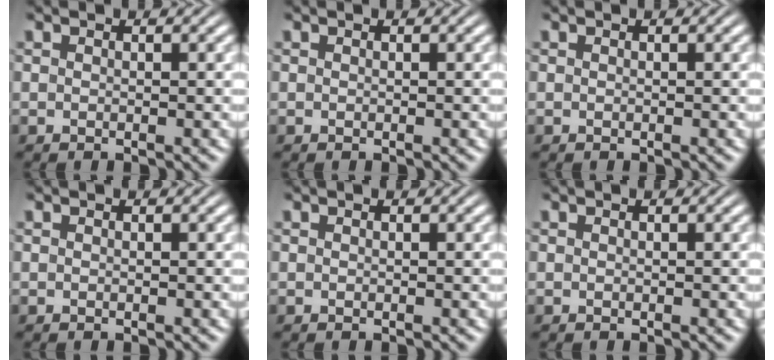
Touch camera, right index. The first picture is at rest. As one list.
[{"total": 0.0}, {"total": 0.0}, {"total": 0.0}, {"total": 0.0}, {"total": 0.0}]